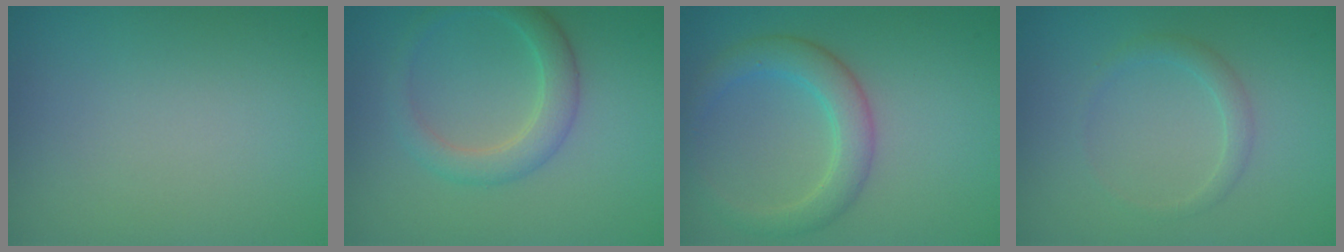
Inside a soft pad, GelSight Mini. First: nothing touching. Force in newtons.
{"total": 3.0, "press": 3.0, "slide": 0.2}
{"total": 3.6, "press": 3.6, "slide": 0.3}
{"total": 1.4, "press": 1.4, "slide": 0.1}